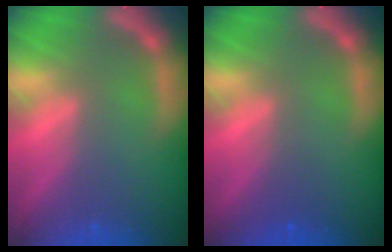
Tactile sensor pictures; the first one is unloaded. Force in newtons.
{"total": 1.0}